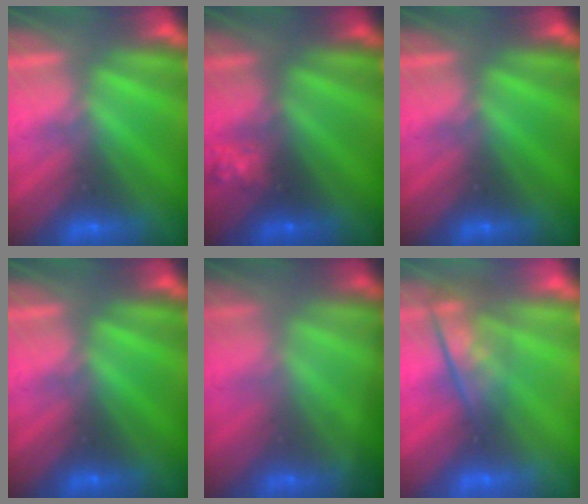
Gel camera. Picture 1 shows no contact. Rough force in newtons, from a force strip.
{"total": 2.3}
{"total": 0.0}
{"total": 0.0}
{"total": 1.4}
{"total": 4.6}